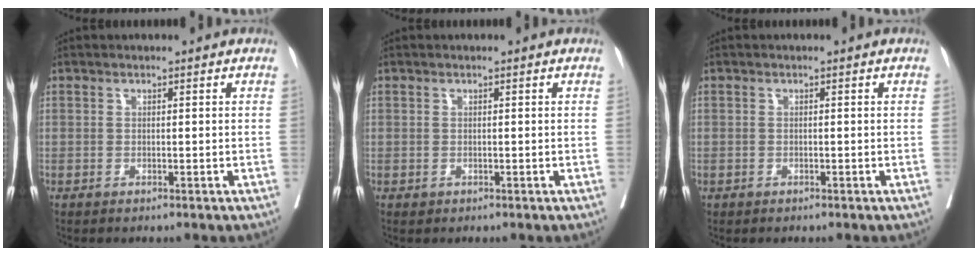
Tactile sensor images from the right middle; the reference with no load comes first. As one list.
[{"total": 0.0}, {"total": 0.0}]